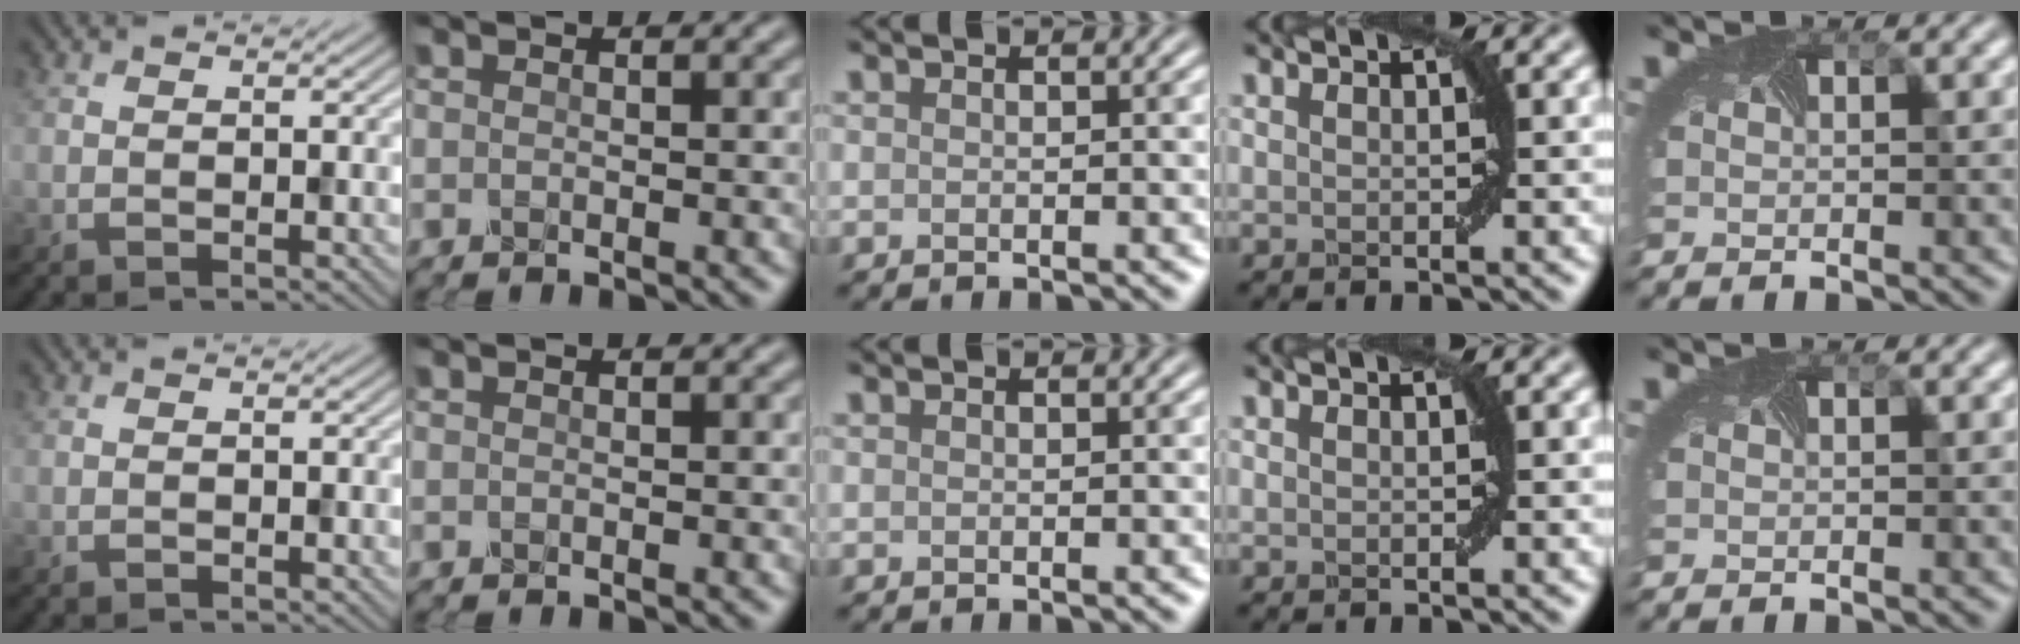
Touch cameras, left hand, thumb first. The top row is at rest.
{}